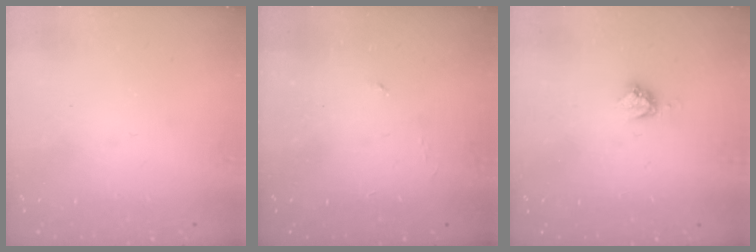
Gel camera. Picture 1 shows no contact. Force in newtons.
{"total": 3.1, "press": 3.1, "slide": 0.5}
{"total": 4.9, "press": 4.8, "slide": 0.4}